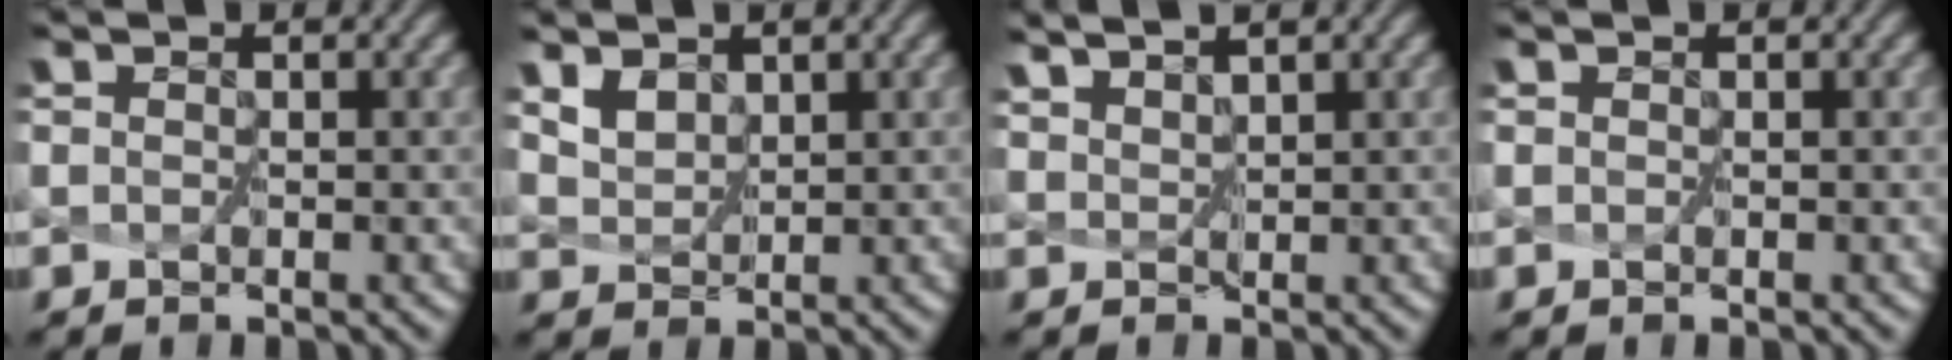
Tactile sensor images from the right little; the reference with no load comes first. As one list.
[{"total": 4.6, "force": [3.4, 2.6, 1.7], "torque": [-0.066, 0.004, 0.068]}, {"total": 2.2, "force": [2.2, 0.0, 0.4], "torque": [-0.018, -0.001, 0.043]}, {"total": 0.0}]